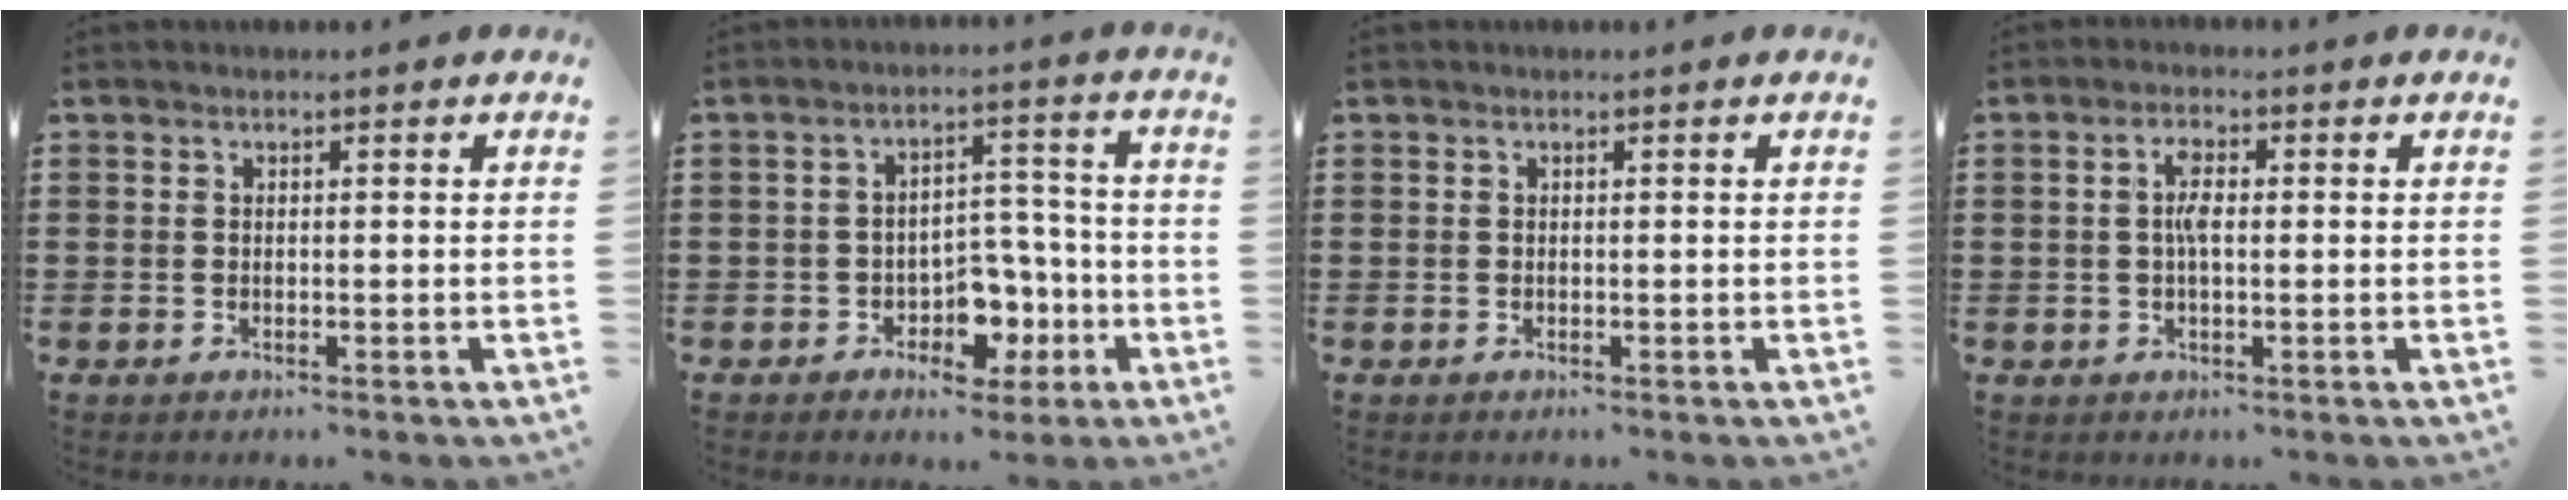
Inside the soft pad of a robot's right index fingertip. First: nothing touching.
{"total": 6.4, "force": [-2.8, 4.7, 3.2], "torque": [-0.049, 0.019, -0.048]}
{"total": 0.0}
{"total": 3.2, "force": [0.2, 1.1, 3.0], "torque": [-0.060, 0.004, 0.001]}